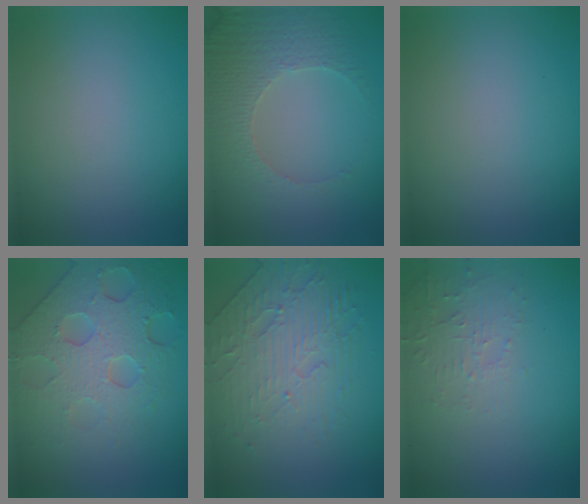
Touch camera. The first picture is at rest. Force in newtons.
{"total": 4.7, "press": 3.5, "slide": 3.1}
{"total": 0.0}
{"total": 6.1, "press": 5.0, "slide": 3.5}
{"total": 4.0, "press": 3.6, "slide": 1.6}
{"total": 2.4, "press": 2.3, "slide": 0.6}